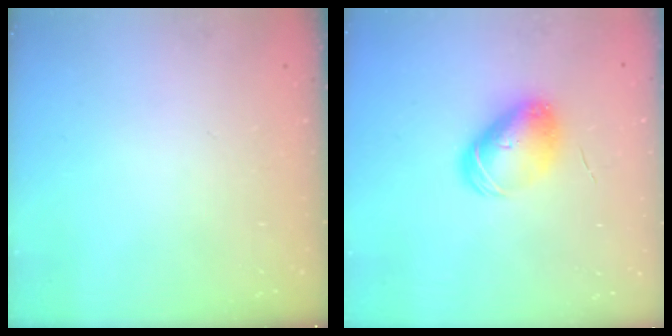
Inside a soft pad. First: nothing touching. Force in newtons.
{"total": 9.0, "press": 9.0, "slide": 0.2}